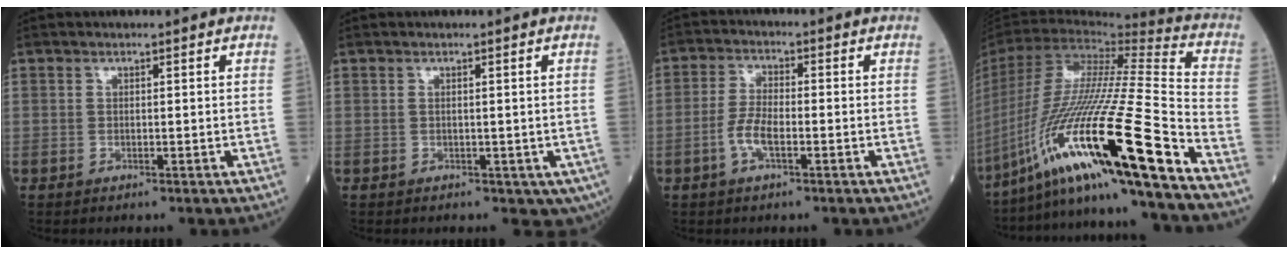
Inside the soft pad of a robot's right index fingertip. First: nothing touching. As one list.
[{"total": 3.6, "force": [-1.5, 2.4, 2.2], "torque": [-0.014, -0.003, -0.015]}, {"total": 4.7, "force": [-1.9, 1.5, 4.0], "torque": [-0.089, 0.003, -0.040]}, {"total": 28.1, "force": [-15.6, 0.2, 23.4], "torque": [-0.444, -0.047, -0.283]}]